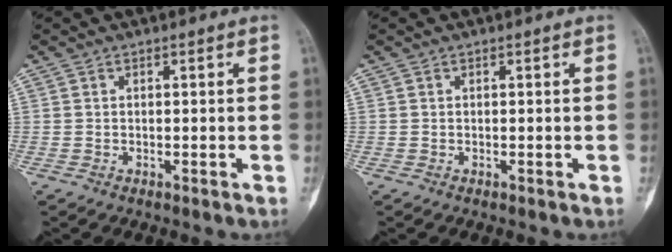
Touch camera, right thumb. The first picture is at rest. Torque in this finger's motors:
{"motor_torque": [-0.21, -0.03, 0.29, -0.06, 0.00]}